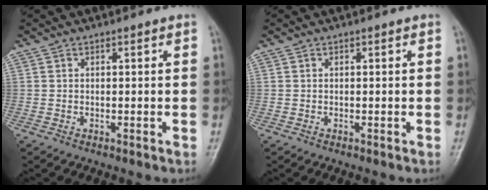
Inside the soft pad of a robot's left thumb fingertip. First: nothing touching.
{"total": 0.0}